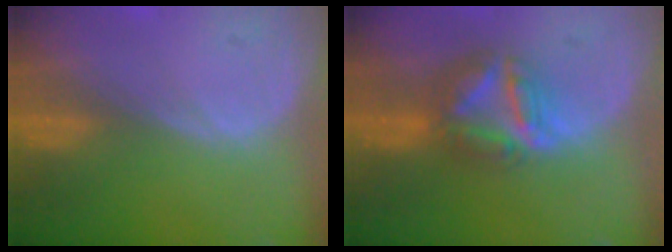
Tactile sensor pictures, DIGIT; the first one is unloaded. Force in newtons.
{"total": 7.9, "press": 6.7, "slide": 4.2}